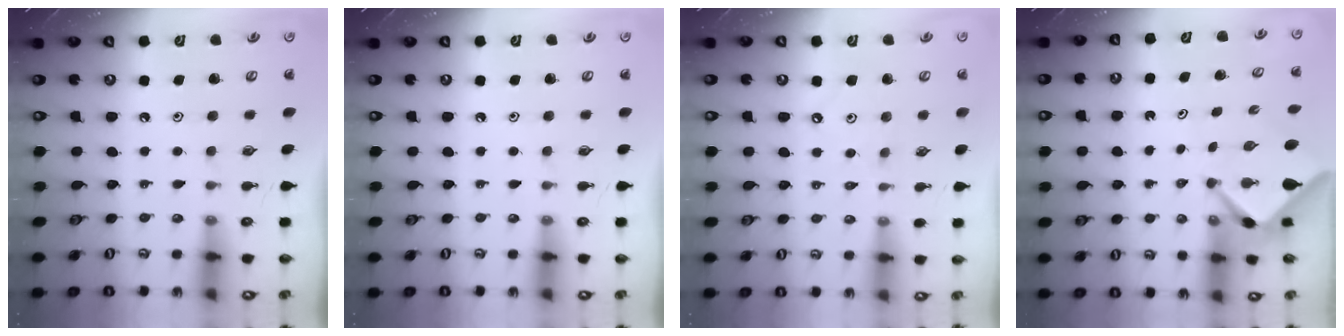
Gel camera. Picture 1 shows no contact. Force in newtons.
{"total": 0.0}
{"total": 3.8, "press": 3.8, "slide": 0.6}
{"total": 2.8, "press": 2.7, "slide": 0.3}